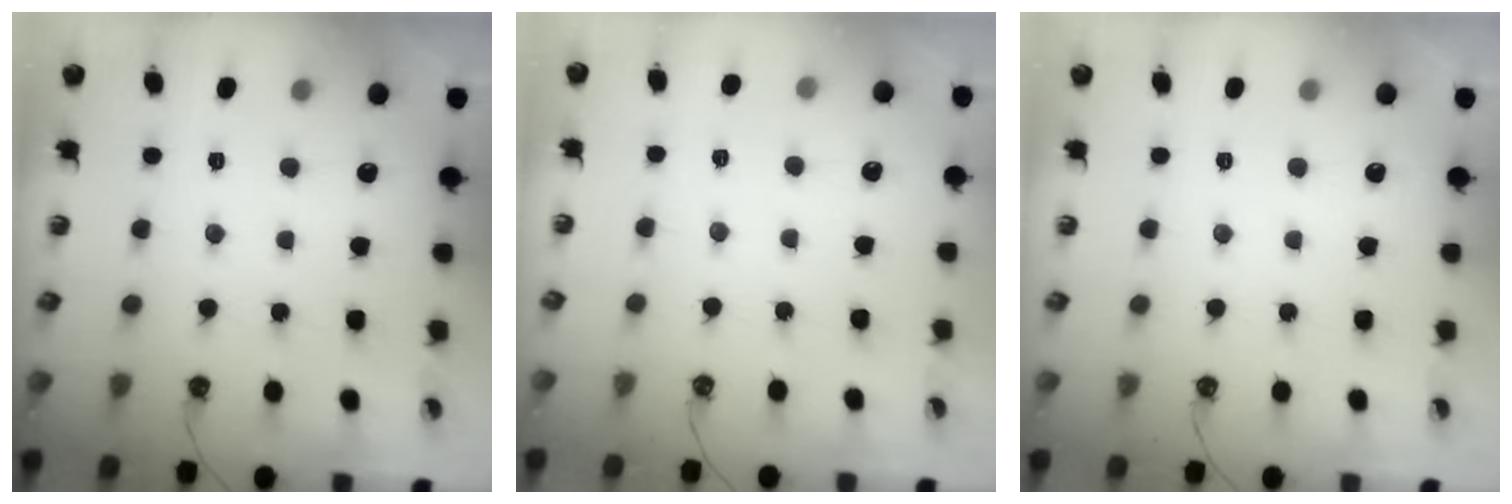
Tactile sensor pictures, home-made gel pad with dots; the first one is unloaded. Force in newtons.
{"total": 2.6, "press": 2.6, "slide": 0.3}
{"total": 0.0}